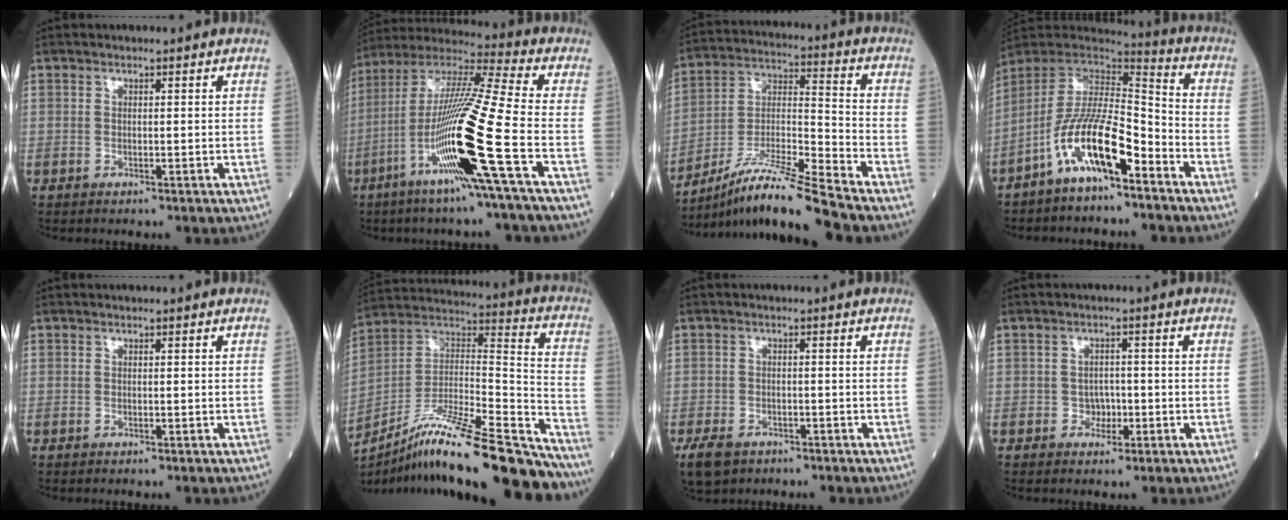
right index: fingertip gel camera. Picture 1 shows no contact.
{"total": 18.9, "force": [-6.8, -1.7, 17.6], "torque": [-0.357, -0.023, -0.141]}
{"total": 14.4, "force": [-12.1, -1.5, 7.7], "torque": [-0.141, -0.006, -0.220]}
{"total": 12.9, "force": [-7.3, 2.9, 10.3], "torque": [-0.200, 0.008, -0.136]}
{"total": 0.0}
{"total": 27.4, "force": [-21.9, 3.0, 16.2], "torque": [-0.236, -0.006, -0.360]}
{"total": 5.2, "force": [-3.6, 3.1, 2.2], "torque": [-0.046, -0.005, -0.059]}
{"total": 2.4, "force": [-0.8, 1.9, 1.2], "torque": [-0.008, 0.007, -0.011]}